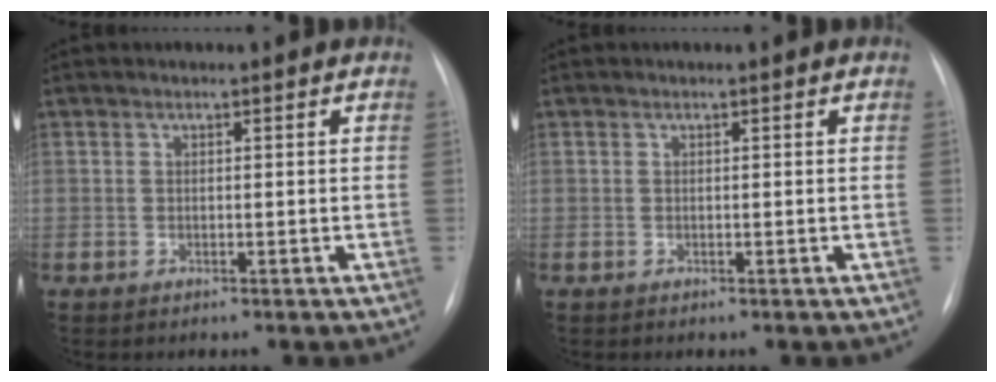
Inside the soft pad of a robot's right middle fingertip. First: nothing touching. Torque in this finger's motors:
{"motor_torque": [0.70, -0.63, 0.05, 0.01]}